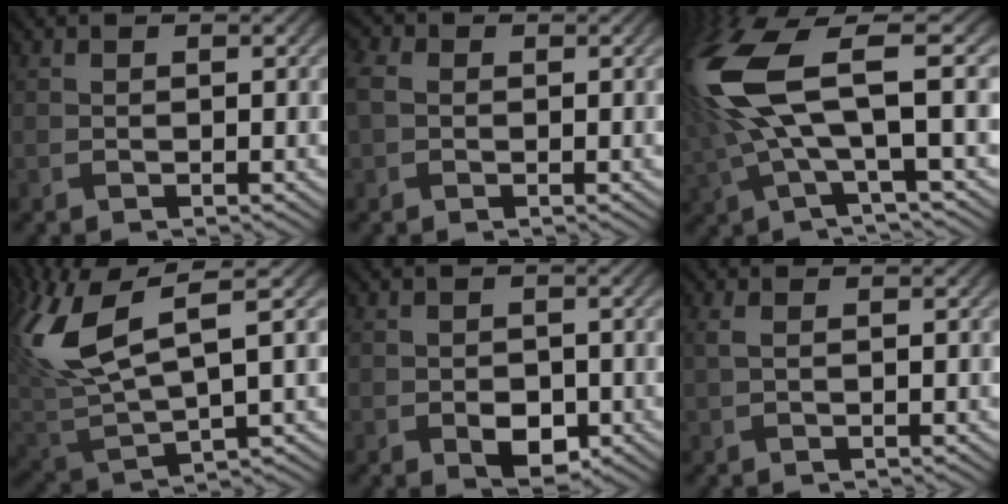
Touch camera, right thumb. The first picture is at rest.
{"total": 3.8, "force": [0.3, 3.1, 2.2], "torque": [-0.077, 0.009, 0.002]}
{"total": 13.1, "force": [1.6, 3.8, 12.5], "torque": [-0.286, 0.006, 0.027]}
{"total": 13.6, "force": [5.0, 5.1, 11.6], "torque": [-0.277, 0.008, 0.103]}
{"total": 3.3, "force": [-1.1, 2.2, 2.2], "torque": [-0.040, -0.012, -0.015]}
{"total": 0.8, "force": [0.3, 0.2, 0.7], "torque": [-0.020, 0.002, 0.005]}